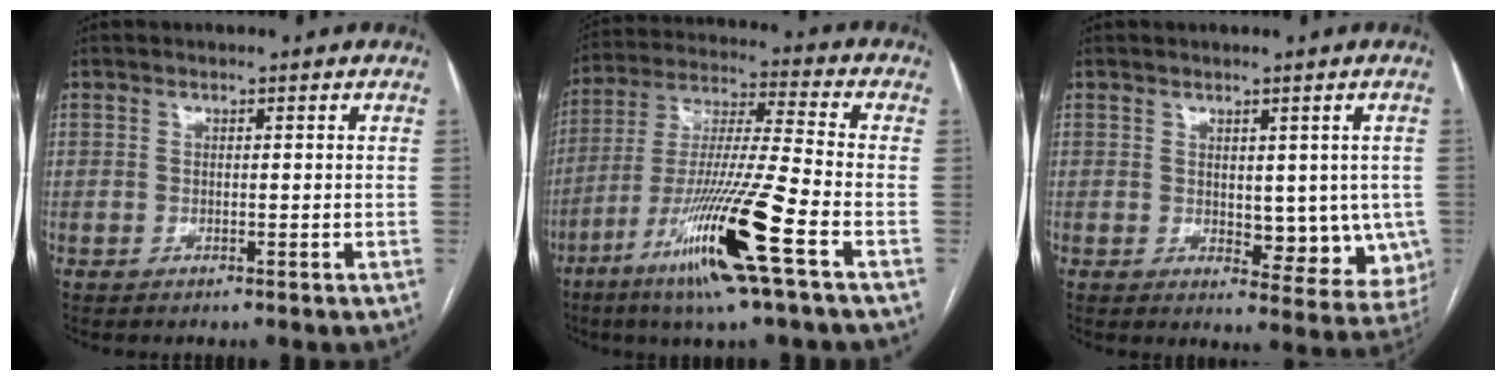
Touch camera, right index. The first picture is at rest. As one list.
[{"total": 17.3, "force": [-8.1, -0.6, 15.3], "torque": [-0.317, -0.030, -0.151]}, {"total": 8.5, "force": [-0.1, 4.4, 7.3], "torque": [-0.069, -0.011, 0.007]}]